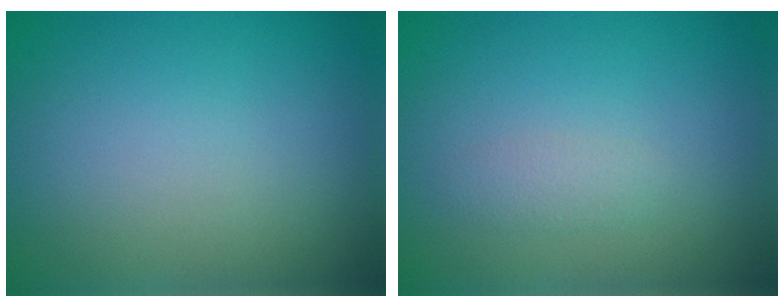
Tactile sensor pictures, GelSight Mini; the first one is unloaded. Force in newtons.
{"total": 1.1, "press": 1.1, "slide": 0.1}